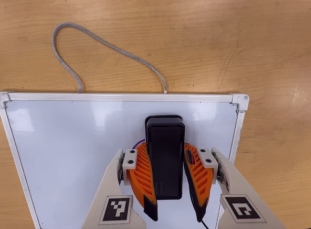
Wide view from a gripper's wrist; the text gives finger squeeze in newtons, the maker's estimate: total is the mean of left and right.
{"total": 13.4, "left": 13.4, "right": 13.4}